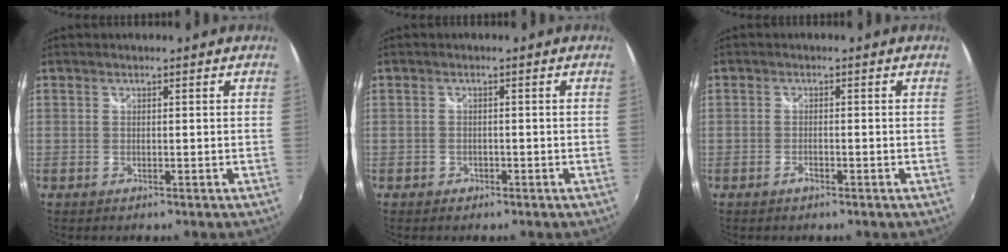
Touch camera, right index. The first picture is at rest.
{"total": 1.6, "force": [-0.9, 1.3, 0.3], "torque": [-0.009, 0.001, -0.011]}
{"total": 1.3, "force": [-1.0, 0.5, 0.7], "torque": [-0.016, -0.002, -0.017]}